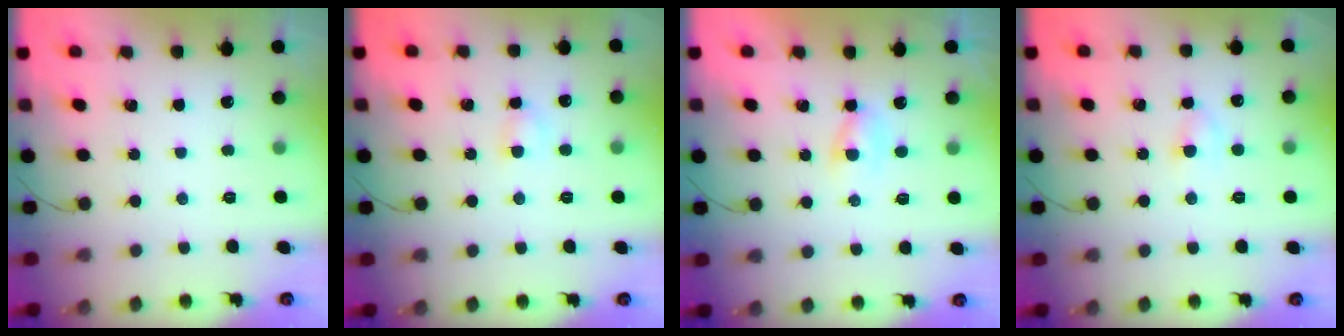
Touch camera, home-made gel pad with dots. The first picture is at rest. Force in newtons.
{"total": 3.2, "press": 3.0, "slide": 1.1}
{"total": 1.4, "press": 1.3, "slide": 0.7}
{"total": 2.6, "press": 2.4, "slide": 1.0}